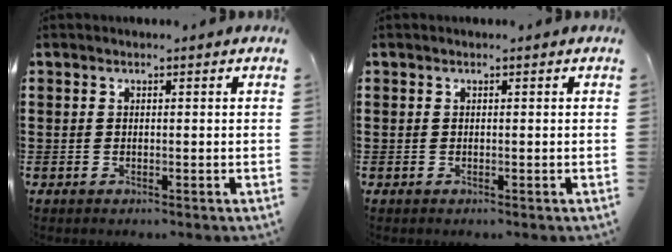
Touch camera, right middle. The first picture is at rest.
{"total": 0.0}